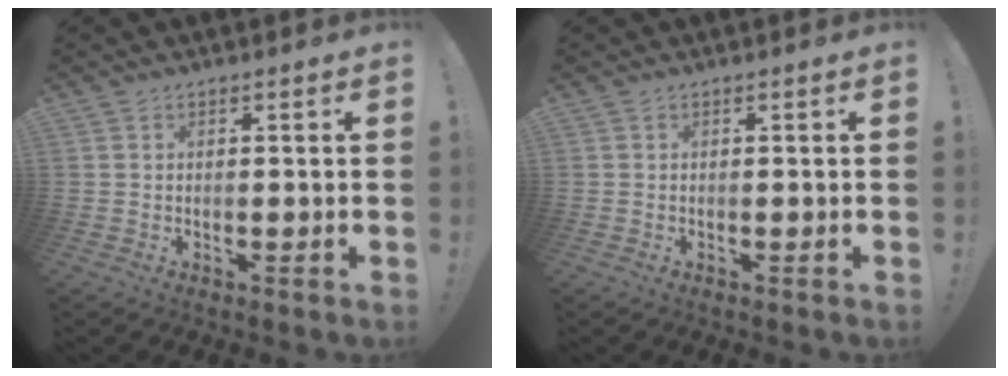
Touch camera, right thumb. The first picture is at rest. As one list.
[{"total": 0.0}]